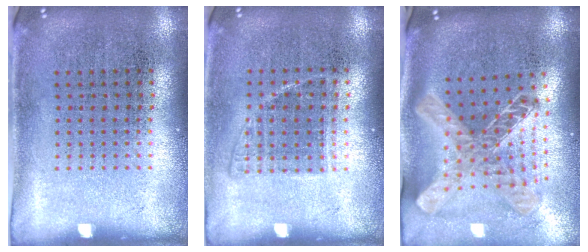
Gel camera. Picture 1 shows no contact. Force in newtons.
{"total": 1.0, "press": 0.9, "slide": 0.5}
{"total": 1.9, "press": 1.6, "slide": 1.1}